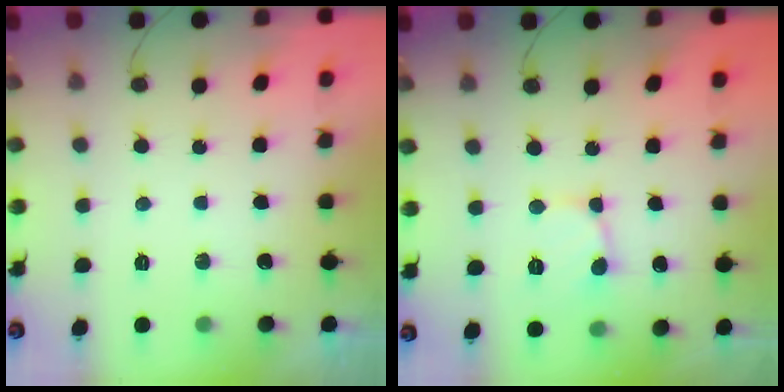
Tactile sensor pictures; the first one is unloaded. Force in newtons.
{"total": 2.1, "press": 2.1, "slide": 0.2}